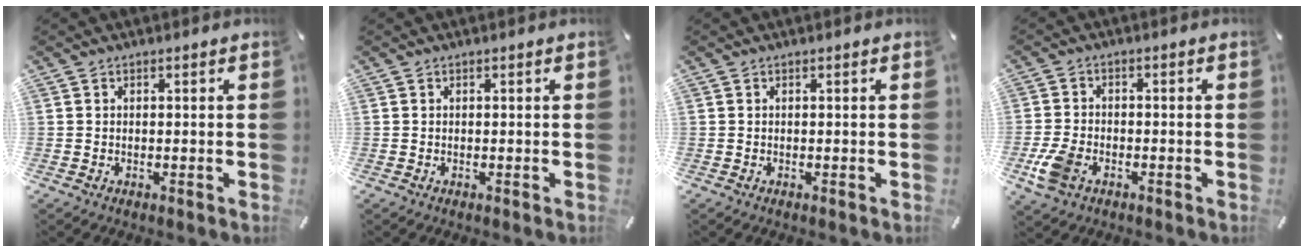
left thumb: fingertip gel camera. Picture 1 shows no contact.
{"total": 0.0}
{"total": 0.0}
{"total": 6.5, "force": [-2.7, 4.4, 4.0], "torque": [-0.100, 0.006, -0.053]}